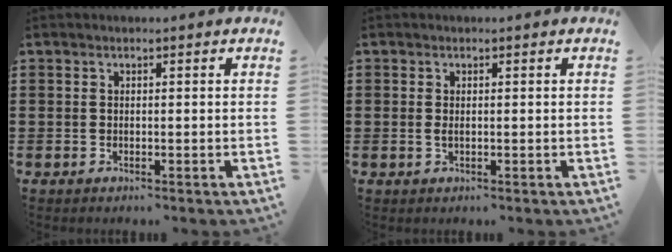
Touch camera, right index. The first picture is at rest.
{"total": 0.8, "force": [0.0, 0.3, 0.7], "torque": [-0.015, 0.001, 0.000]}